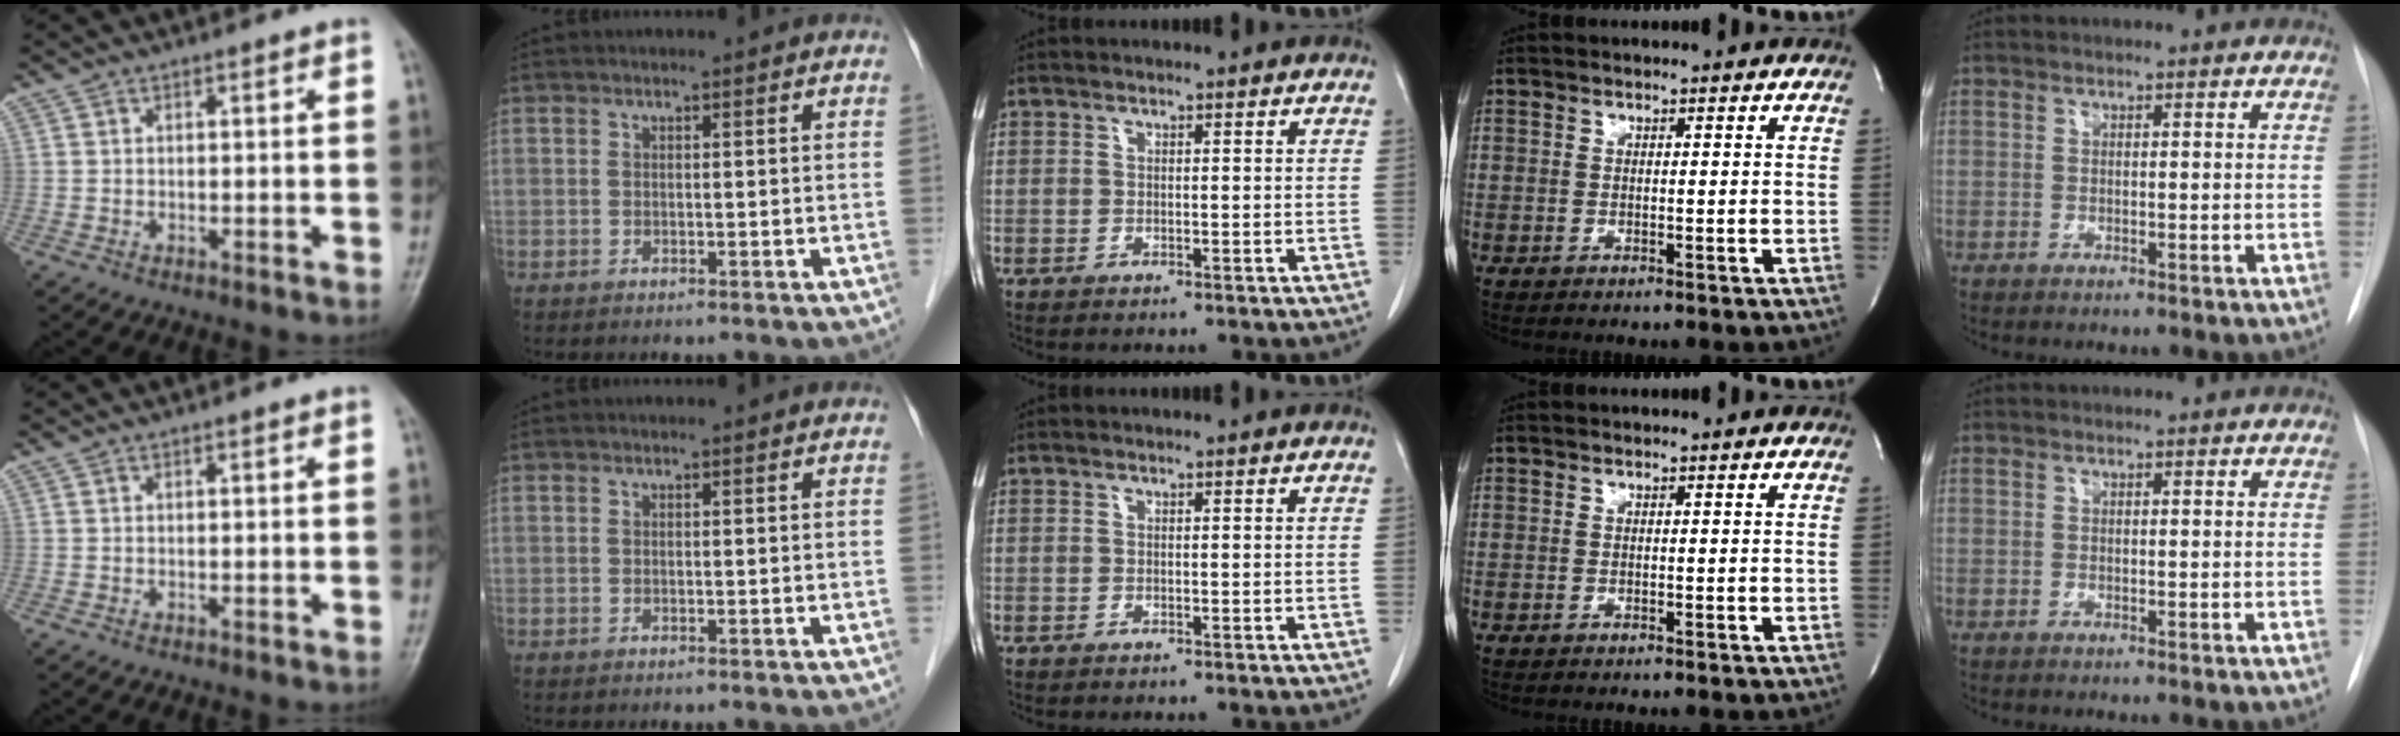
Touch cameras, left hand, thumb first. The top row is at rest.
{}